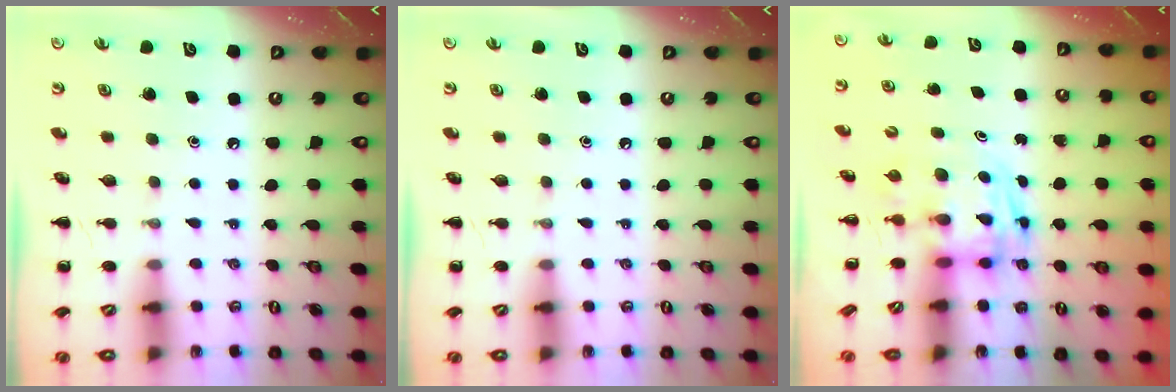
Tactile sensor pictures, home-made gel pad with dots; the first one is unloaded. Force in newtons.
{"total": 0.0}
{"total": 2.7, "press": 2.7, "slide": 0.5}